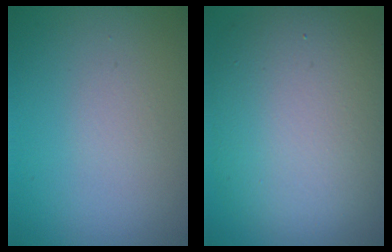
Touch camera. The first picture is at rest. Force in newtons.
{"total": 11.5, "press": 11.4, "slide": 0.8}